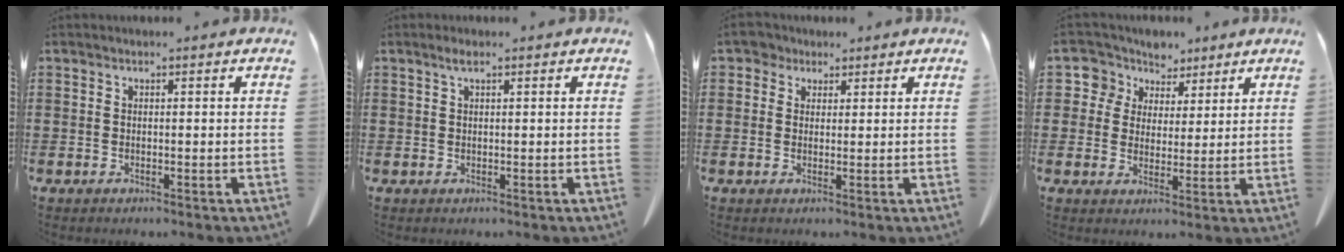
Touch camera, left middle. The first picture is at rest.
{"total": 1.2, "force": [0.6, 0.2, 1.0], "torque": [-0.022, 0.003, 0.009]}
{"total": 2.6, "force": [1.9, 1.7, 0.6], "torque": [-0.021, 0.011, 0.035]}
{"total": 5.9, "force": [3.9, 4.5, 0.2], "torque": [-0.043, -0.010, 0.069]}